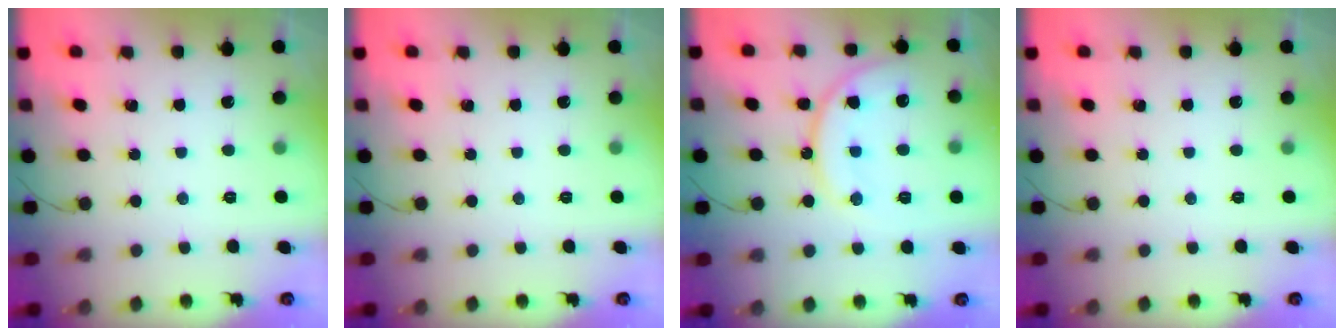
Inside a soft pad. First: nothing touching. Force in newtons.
{"total": 0.0}
{"total": 14.6, "press": 14.5, "slide": 1.3}
{"total": 0.0}